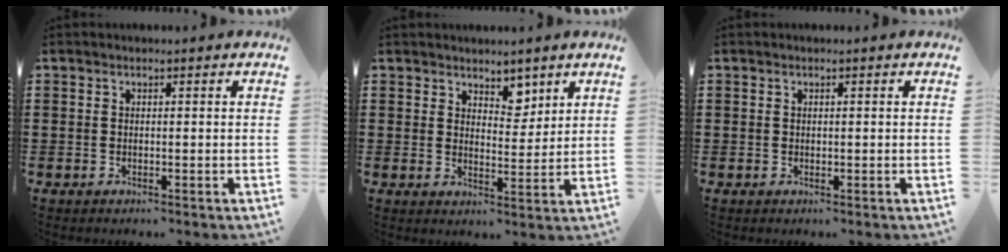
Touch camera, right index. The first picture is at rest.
{"total": 4.1, "force": [3.5, 2.1, 0.8], "torque": [-0.013, -0.004, 0.062]}
{"total": 0.0}